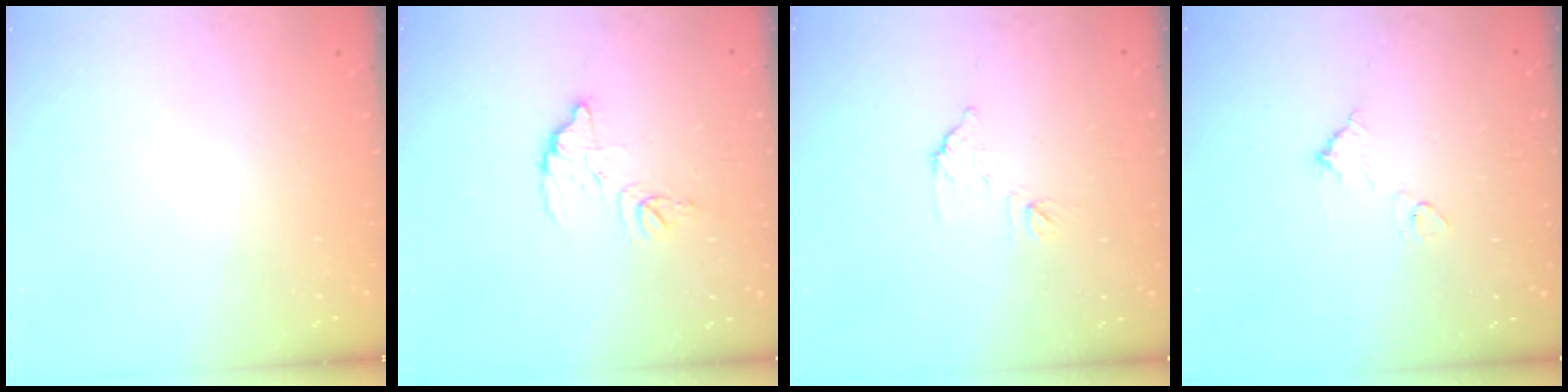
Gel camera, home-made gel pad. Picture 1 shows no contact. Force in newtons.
{"total": 9.6, "press": 9.5, "slide": 0.7}
{"total": 6.6, "press": 6.6, "slide": 0.4}
{"total": 5.9, "press": 5.9, "slide": 0.3}